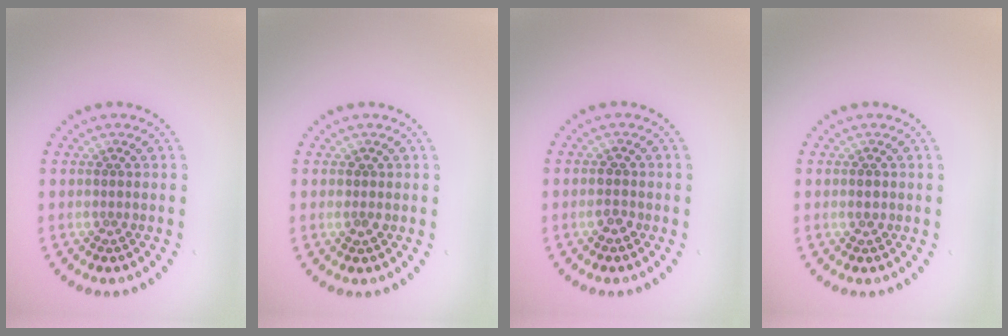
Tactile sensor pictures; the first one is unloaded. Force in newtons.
{"total": 0.9, "press": 0.9, "slide": 0.2}
{"total": 1.5, "press": 1.4, "slide": 0.3}
{"total": 1.2, "press": 1.2, "slide": 0.1}